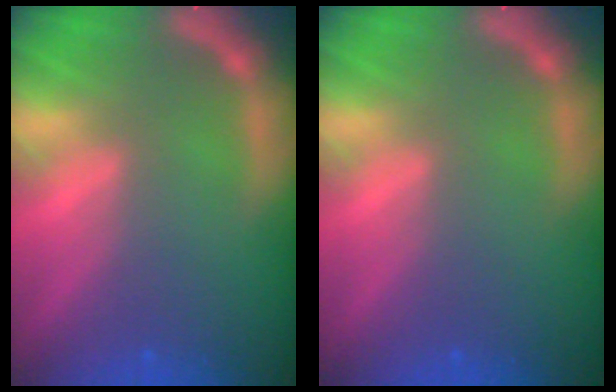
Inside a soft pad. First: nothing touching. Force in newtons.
{"total": 0.0}